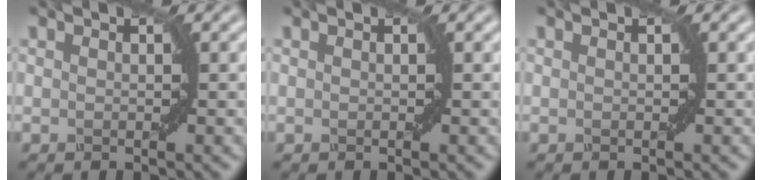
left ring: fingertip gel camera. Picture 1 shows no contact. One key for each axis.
{"total": 0.0}
{"total": 0.0}